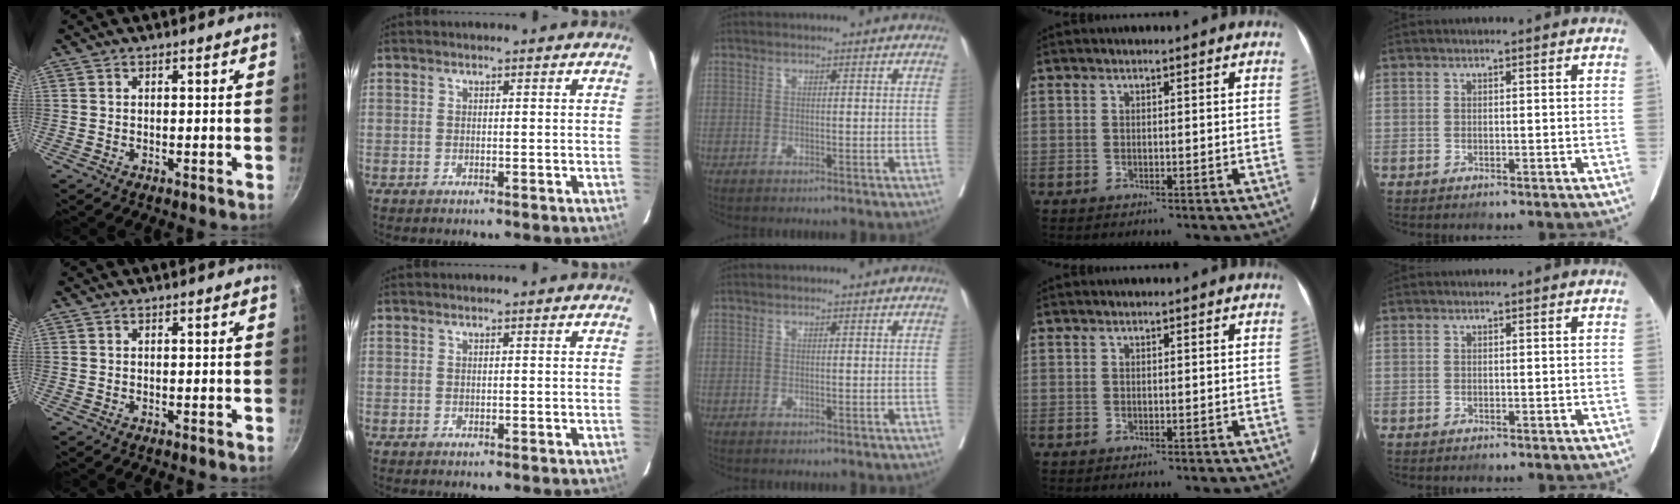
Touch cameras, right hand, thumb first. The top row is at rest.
{}